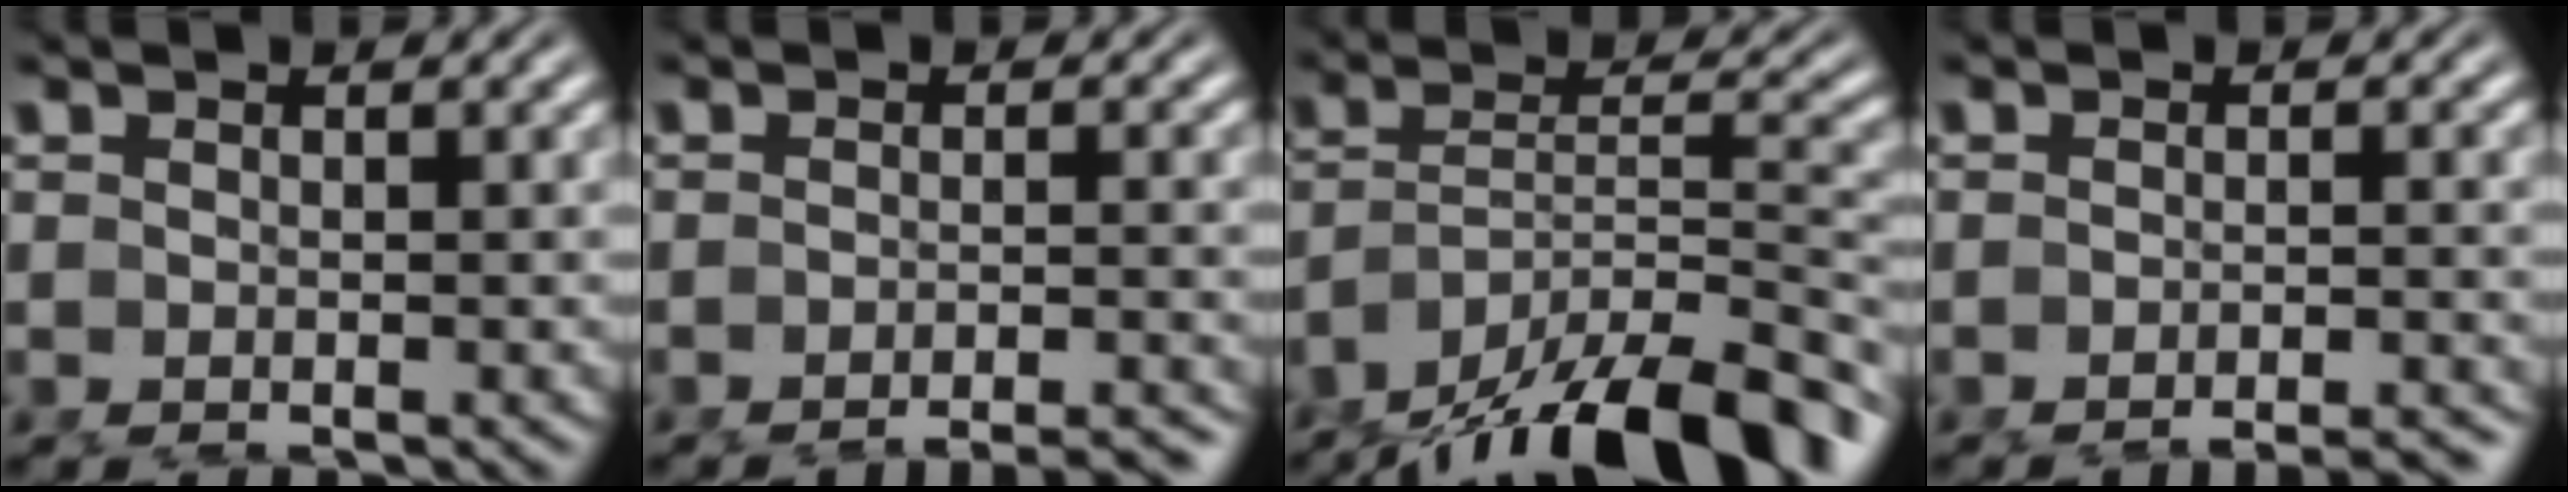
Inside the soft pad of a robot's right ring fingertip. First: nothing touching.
{"total": 6.4, "force": [-6.1, 0.7, 1.8], "torque": [-0.009, -0.009, -0.092]}
{"total": 12.3, "force": [-7.7, 6.6, 6.9], "torque": [-0.126, -0.036, -0.116]}
{"total": 5.7, "force": [-5.5, 0.5, 1.6], "torque": [-0.007, -0.008, -0.082]}